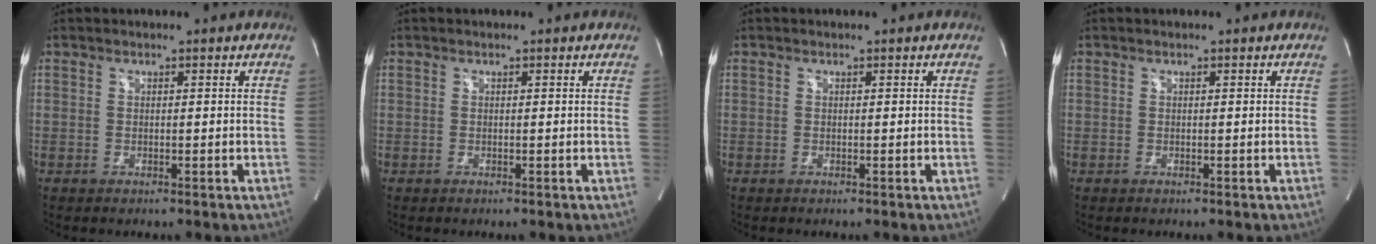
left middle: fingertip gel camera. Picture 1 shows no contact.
{"total": 0.0}
{"total": 0.0}
{"total": 0.0}